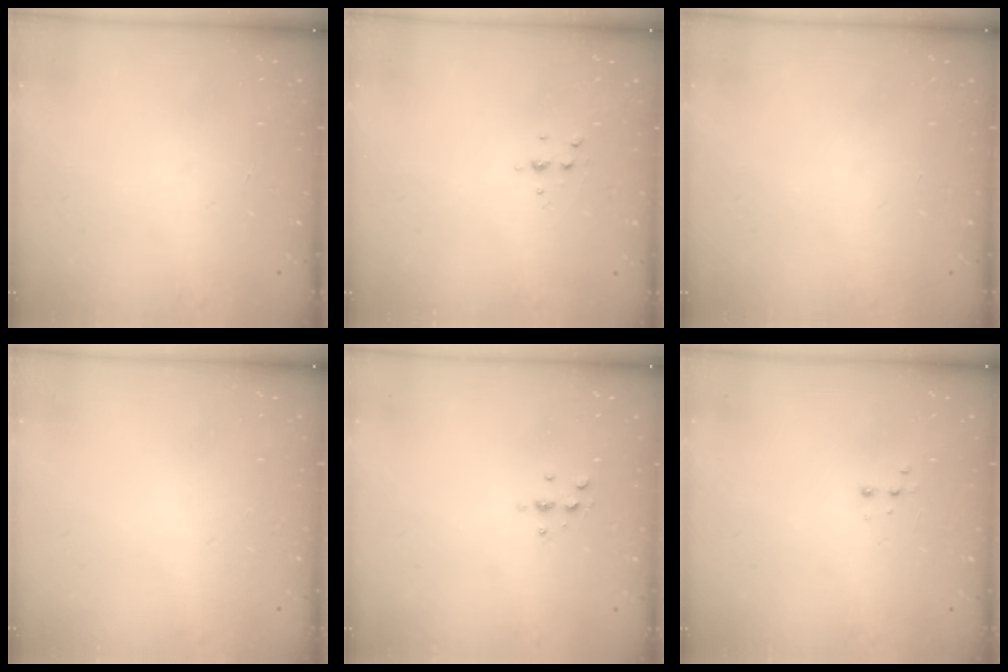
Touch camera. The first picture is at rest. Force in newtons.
{"total": 4.1, "press": 4.0, "slide": 0.9}
{"total": 0.0}
{"total": 0.0}
{"total": 3.0, "press": 3.0, "slide": 0.4}
{"total": 3.0, "press": 2.9, "slide": 0.7}